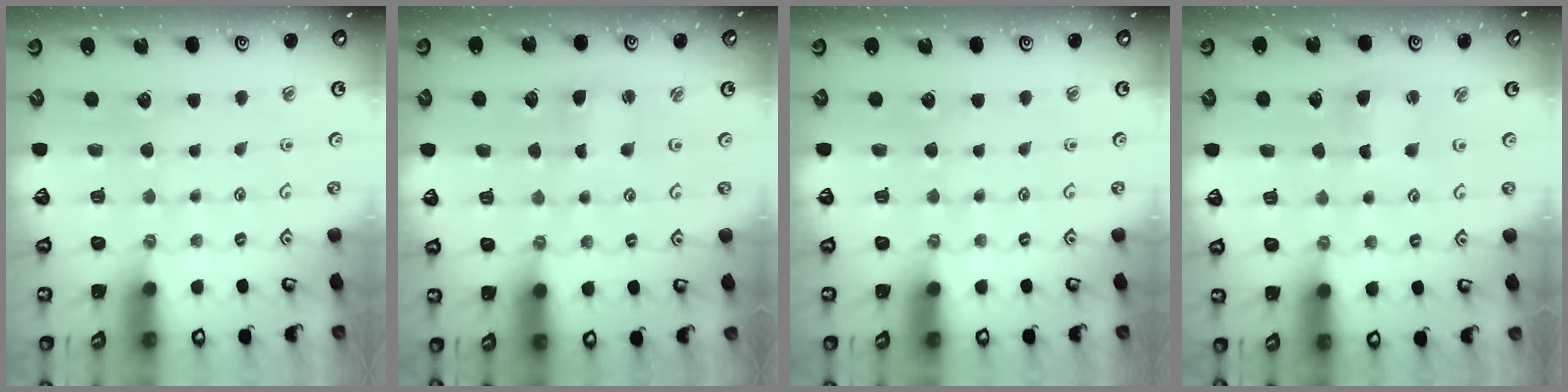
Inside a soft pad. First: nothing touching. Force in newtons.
{"total": 2.3, "press": 2.3, "slide": 0.5}
{"total": 0.0}
{"total": 2.3, "press": 2.3, "slide": 0.4}